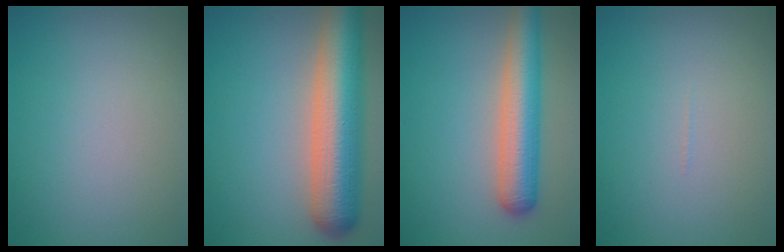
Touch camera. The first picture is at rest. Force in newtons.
{"total": 10.1, "press": 10.1, "slide": 0.6}
{"total": 6.0, "press": 6.0, "slide": 0.3}
{"total": 0.0}